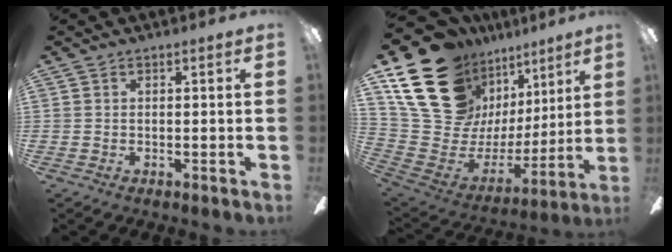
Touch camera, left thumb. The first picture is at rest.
{"total": 24.4, "force": [14.5, 15.5, 12.1], "torque": [-0.244, -0.084, 0.293]}